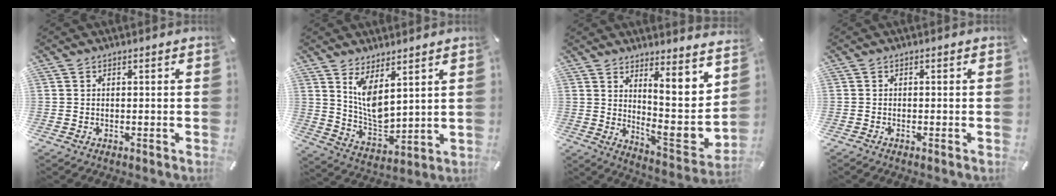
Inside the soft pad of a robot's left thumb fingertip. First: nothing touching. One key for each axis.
{"total": 9.0, "fx": 5.1, "fy": 4.3, "fz": 6.0, "tx": -0.118, "ty": -0.029, "tz": 0.098}
{"total": 11.9, "fx": 4.1, "fy": 4.8, "fz": 10.1, "tx": -0.107, "ty": -0.084, "tz": 0.070}
{"total": 0.8, "fx": -0.4, "fy": 0.1, "fz": 0.6, "tx": -0.011, "ty": -0.001, "tz": -0.007}